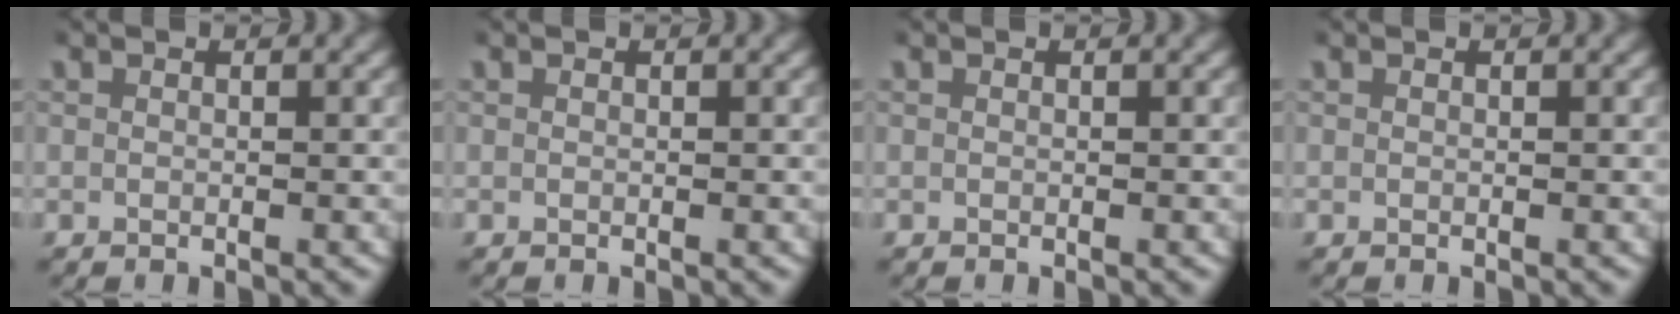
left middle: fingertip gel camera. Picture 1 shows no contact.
{"total": 0.0}
{"total": 0.0}
{"total": 0.0}